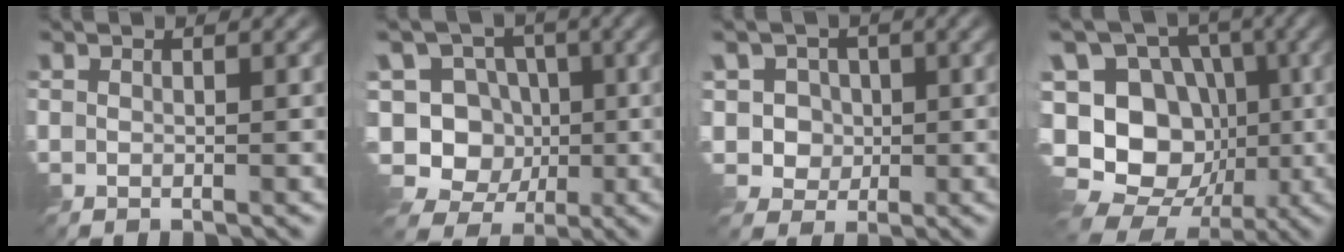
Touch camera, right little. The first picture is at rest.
{"total": 11.0, "force": [-1.6, 10.1, 4.2], "torque": [-0.117, 0.040, -0.061]}
{"total": 3.8, "force": [0.4, 3.6, 1.4], "torque": [-0.033, 0.000, 0.004]}
{"total": 16.7, "force": [-3.7, 14.4, 7.7], "torque": [-0.187, 0.028, -0.080]}